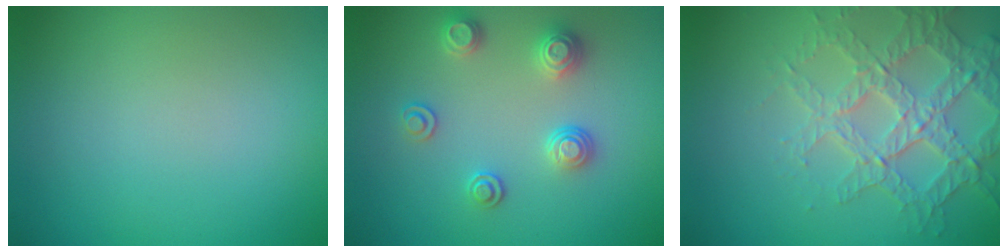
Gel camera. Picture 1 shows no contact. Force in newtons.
{"total": 2.7, "press": 2.6, "slide": 0.3}
{"total": 4.0, "press": 3.9, "slide": 1.0}